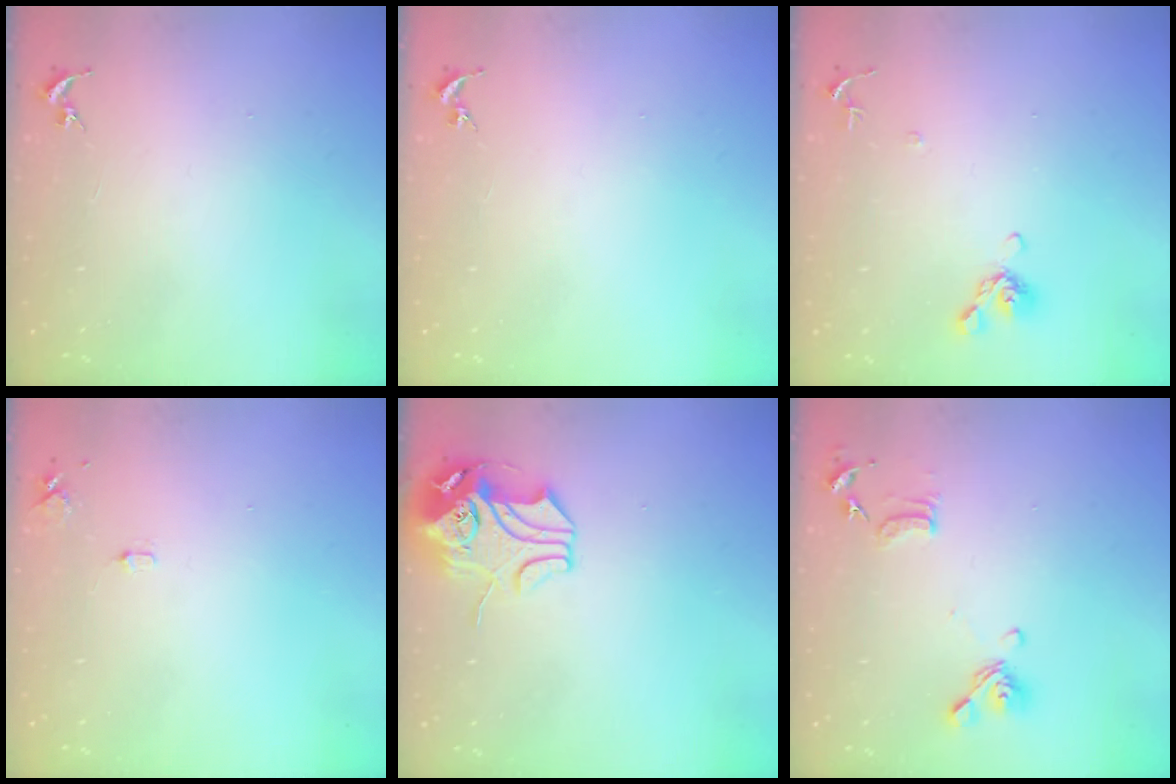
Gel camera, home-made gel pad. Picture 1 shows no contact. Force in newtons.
{"total": 0.0}
{"total": 8.7, "press": 8.5, "slide": 1.8}
{"total": 5.2, "press": 5.1, "slide": 0.8}
{"total": 10.3, "press": 10.2, "slide": 1.7}
{"total": 12.9, "press": 12.8, "slide": 1.9}